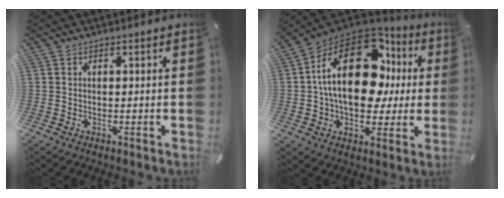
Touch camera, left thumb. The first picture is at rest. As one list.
[{"total": 24.5, "force": [5.5, 14.8, 18.8], "torque": [-0.328, -0.019, 0.089]}]